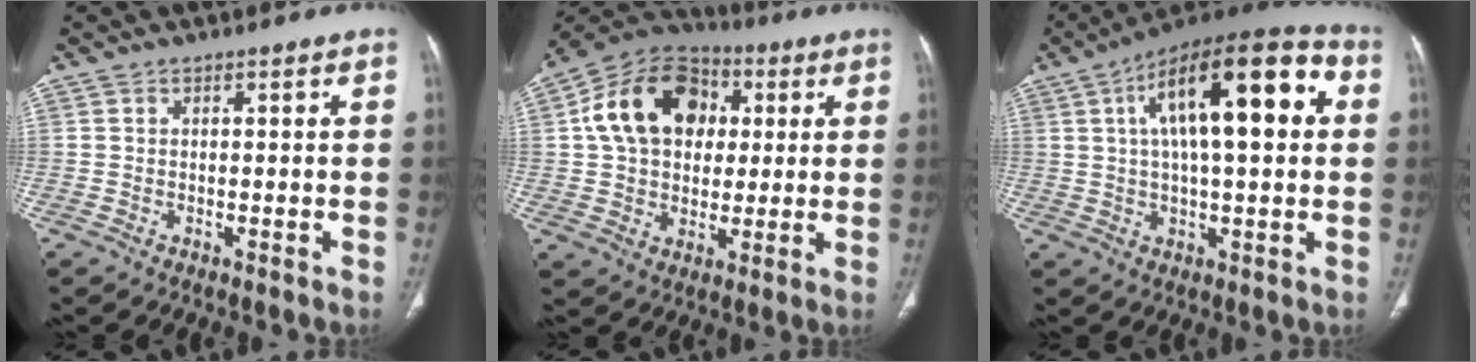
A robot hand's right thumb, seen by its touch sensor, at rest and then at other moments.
{"total": 17.6, "force": [3.5, 13.2, 11.1], "torque": [-0.168, 0.017, 0.051]}
{"total": 21.7, "force": [5.2, 7.8, 19.5], "torque": [-0.296, 0.026, 0.072]}